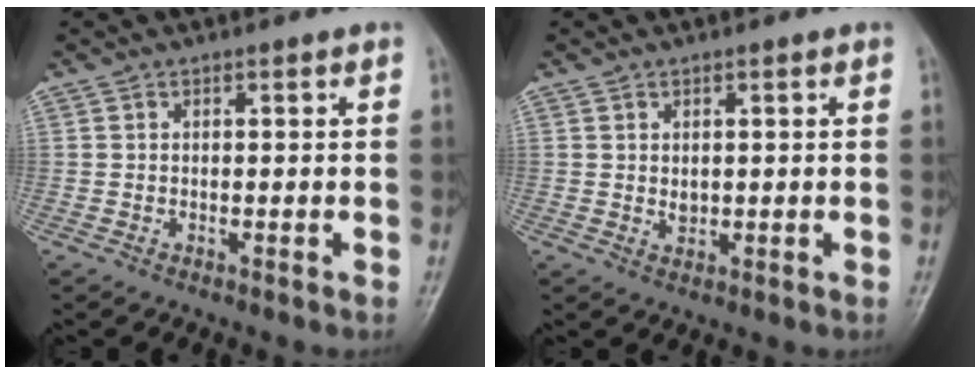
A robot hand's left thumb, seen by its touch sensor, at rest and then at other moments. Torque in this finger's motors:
{"motor_torque": [-0.03, 0.09, -0.04, 0.06, 0.00]}